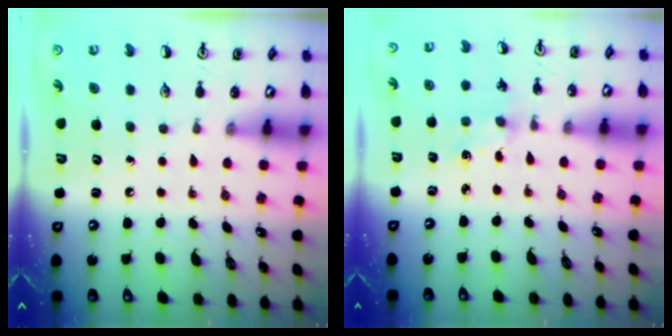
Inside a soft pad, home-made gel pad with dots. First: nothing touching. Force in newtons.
{"total": 2.5, "press": 2.4, "slide": 0.4}